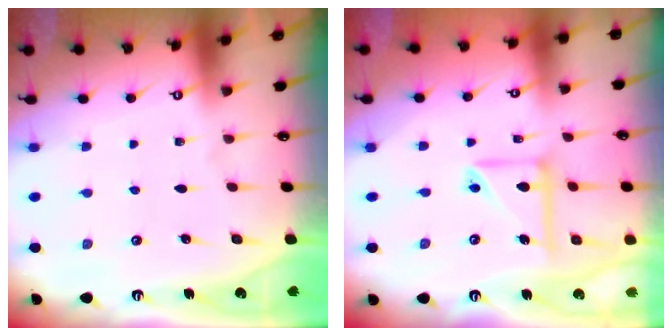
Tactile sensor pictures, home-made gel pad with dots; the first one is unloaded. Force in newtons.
{"total": 11.2, "press": 11.1, "slide": 1.6}